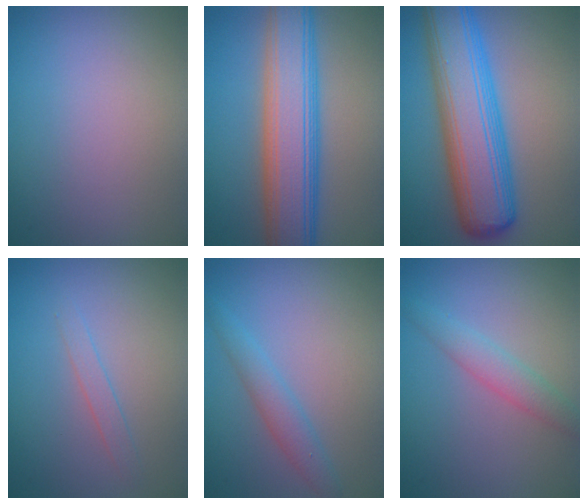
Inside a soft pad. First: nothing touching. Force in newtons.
{"total": 8.8, "press": 8.8, "slide": 0.2}
{"total": 10.4, "press": 10.4, "slide": 0.2}
{"total": 1.1, "press": 1.1, "slide": 0.1}
{"total": 2.2, "press": 2.2, "slide": 0.3}
{"total": 2.3, "press": 2.3, "slide": 0.1}